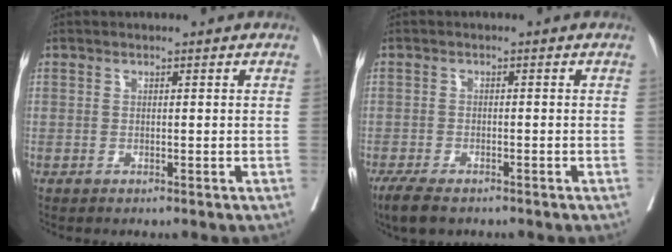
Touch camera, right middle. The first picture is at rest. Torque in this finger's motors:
{"motor_torque": [0.61, -0.59, 0.07, 0.04]}